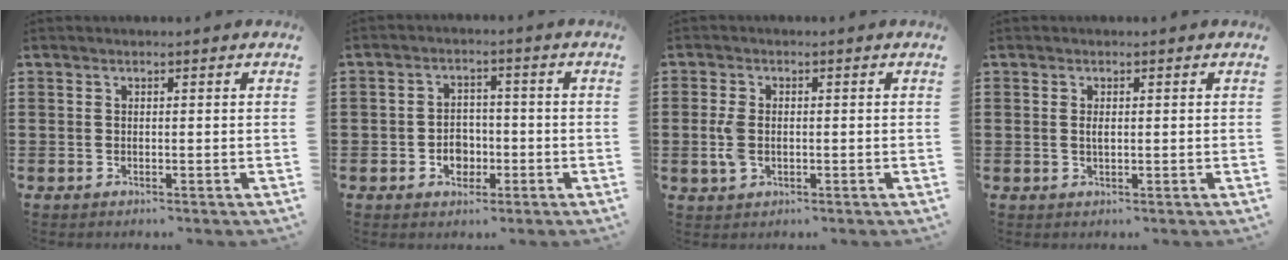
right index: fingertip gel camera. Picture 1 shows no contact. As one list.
[{"total": 3.6, "force": [-1.2, 3.0, 1.6], "torque": [-0.028, 0.002, -0.027]}, {"total": 3.8, "force": [-0.4, 2.4, 2.9], "torque": [-0.078, -0.001, -0.013]}, {"total": 1.3, "force": [0.2, 0.4, 1.2], "torque": [-0.024, 0.003, 0.002]}]